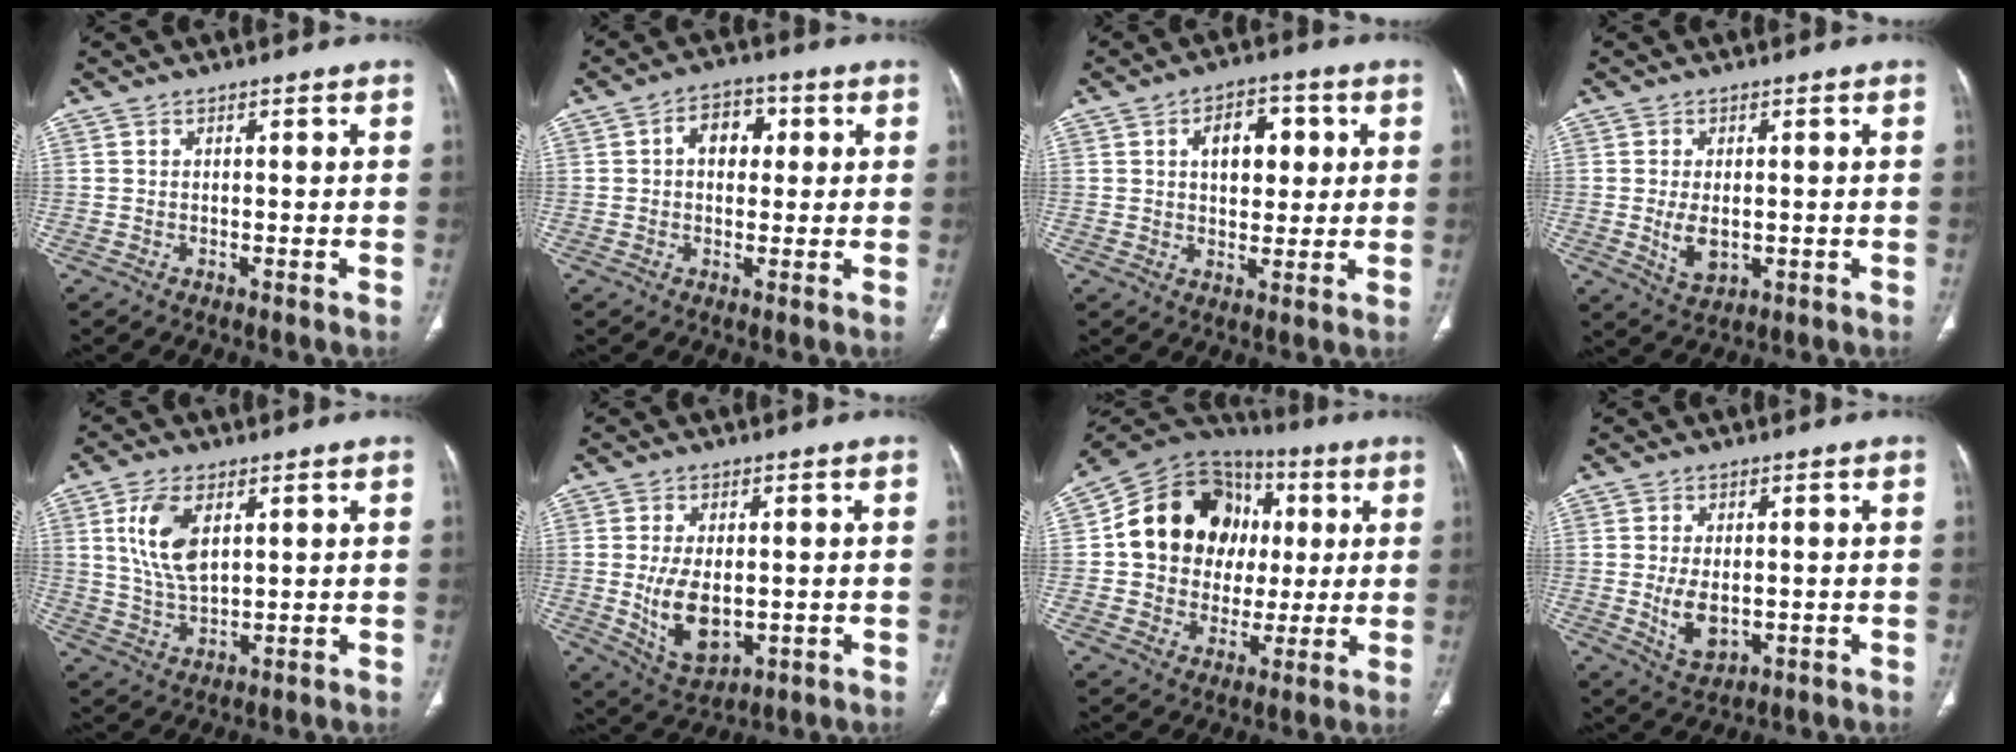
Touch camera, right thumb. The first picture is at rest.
{"total": 6.7, "force": [1.3, 4.7, 4.5], "torque": [-0.041, 0.011, 0.013]}
{"total": 9.0, "force": [2.3, 5.6, 6.7], "torque": [-0.061, 0.001, 0.035]}
{"total": 5.1, "force": [-0.4, 3.0, 4.1], "torque": [-0.071, -0.010, 0.002]}
{"total": 9.6, "force": [3.1, 5.1, 7.6], "torque": [-0.145, -0.011, 0.065]}
{"total": 9.8, "force": [-0.7, 5.6, 8.0], "torque": [-0.135, -0.014, 0.005]}
{"total": 19.8, "force": [2.9, 16.4, 10.6], "torque": [-0.130, 0.034, 0.053]}
{"total": 6.4, "force": [-0.5, 3.8, 5.1], "torque": [-0.087, -0.012, 0.003]}